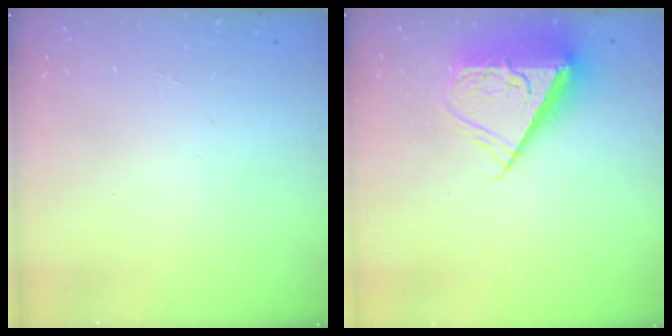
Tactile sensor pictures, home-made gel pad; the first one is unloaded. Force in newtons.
{"total": 10.0, "press": 9.9, "slide": 1.1}